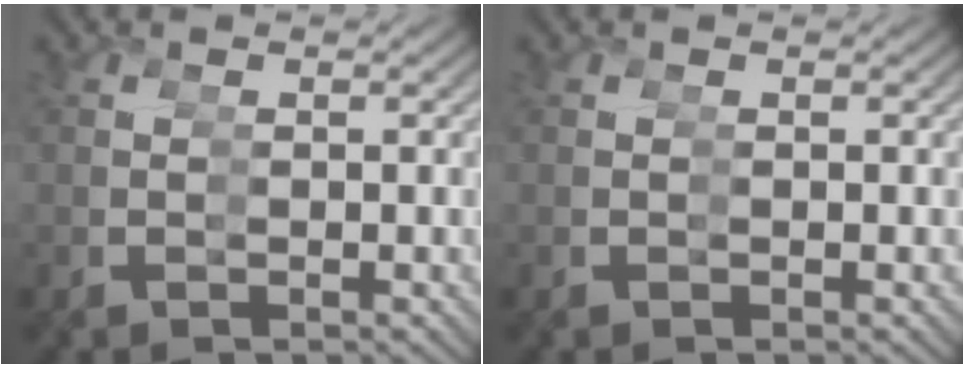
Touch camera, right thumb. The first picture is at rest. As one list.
[{"total": 0.0}]